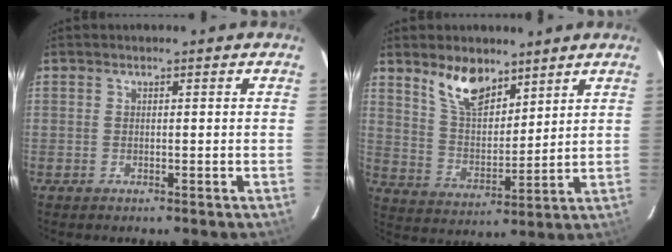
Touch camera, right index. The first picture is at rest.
{"total": 10.0, "force": [7.2, 4.5, 5.4], "torque": [-0.095, 0.004, 0.141]}